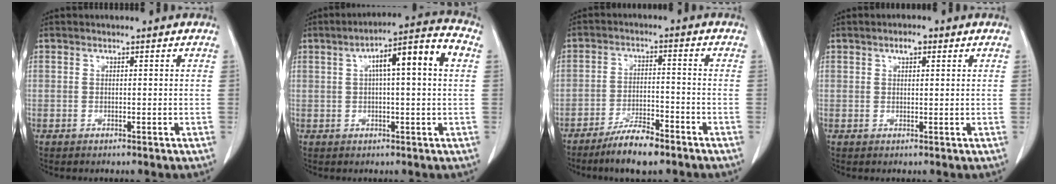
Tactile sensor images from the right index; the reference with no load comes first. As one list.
[{"total": 10.7, "force": [2.4, 1.0, 10.4], "torque": [-0.161, 0.037, 0.034]}, {"total": 7.2, "force": [-5.4, 1.4, 4.5], "torque": [-0.082, -0.009, -0.094]}, {"total": 2.0, "force": [1.1, 0.9, 1.5], "torque": [-0.024, 0.007, 0.018]}]